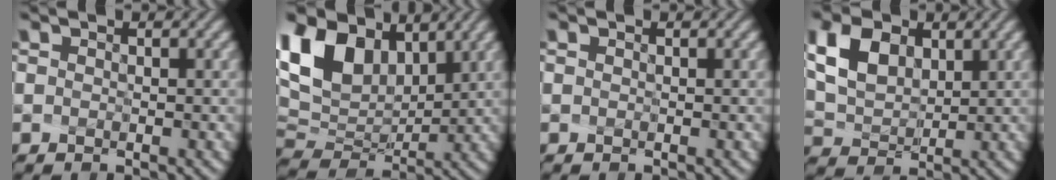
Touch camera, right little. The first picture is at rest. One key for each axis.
{"total": 9.7, "fx": 4.4, "fy": 6.0, "fz": 6.2, "tx": -0.147, "ty": 0.015, "tz": 0.088}
{"total": 0.0}
{"total": 4.2, "fx": 1.9, "fy": 2.9, "fz": 2.4, "tx": -0.065, "ty": -0.001, "tz": 0.047}